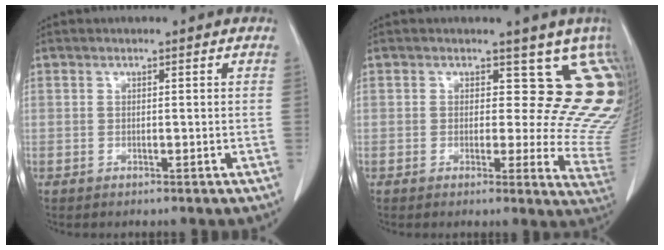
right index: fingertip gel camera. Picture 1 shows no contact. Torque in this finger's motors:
{"motor_torque": [0.30, 0.31, 0.09, 0.00]}